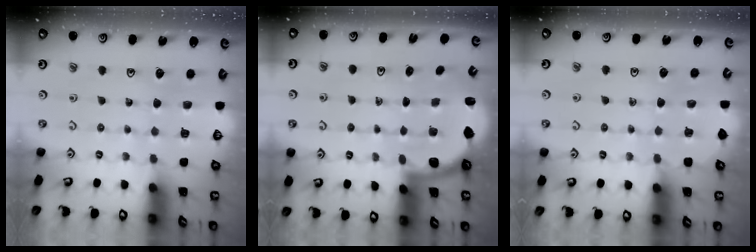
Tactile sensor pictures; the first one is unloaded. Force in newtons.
{"total": 2.6, "press": 2.5, "slide": 0.6}
{"total": 1.6, "press": 1.5, "slide": 0.3}